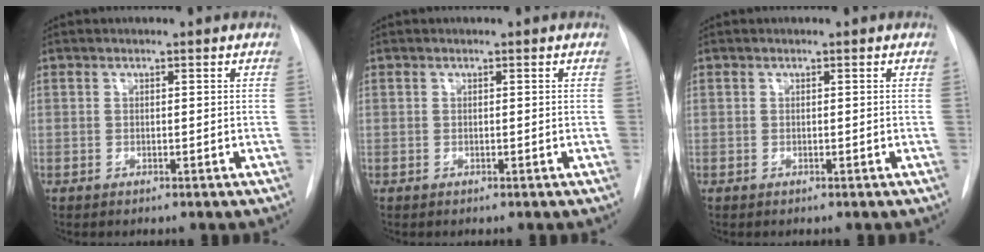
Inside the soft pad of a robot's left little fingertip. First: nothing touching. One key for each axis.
{"total": 0.0}
{"total": 0.0}